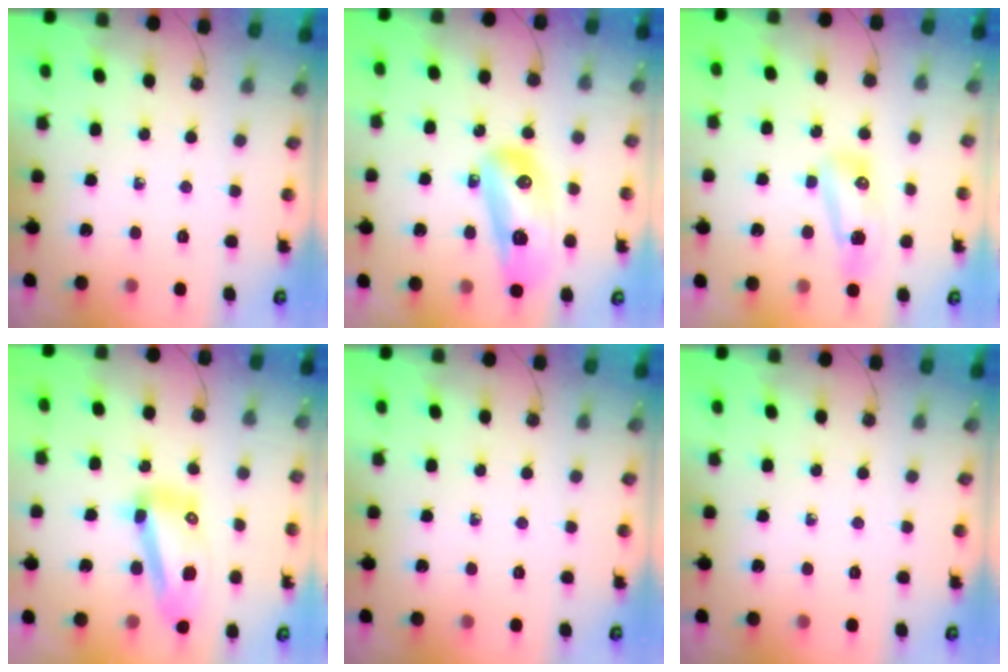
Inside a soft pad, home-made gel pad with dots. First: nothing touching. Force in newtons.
{"total": 14.2, "press": 14.2, "slide": 1.5}
{"total": 9.3, "press": 8.8, "slide": 3.2}
{"total": 12.7, "press": 12.6, "slide": 1.5}
{"total": 0.0}
{"total": 0.0}